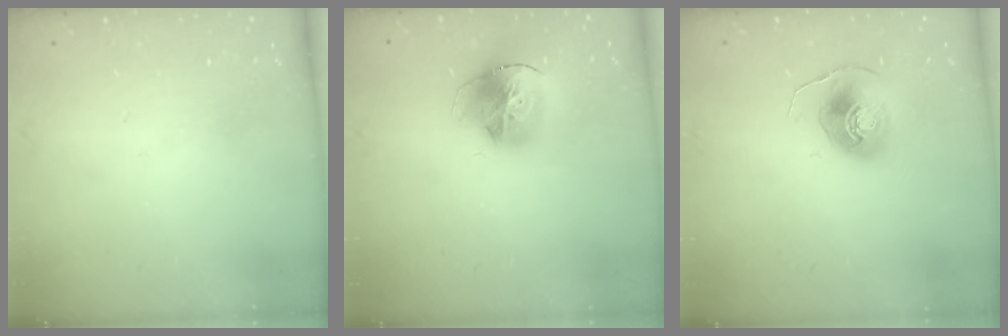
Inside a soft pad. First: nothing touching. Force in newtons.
{"total": 17.3, "press": 17.2, "slide": 1.8}
{"total": 9.1, "press": 9.1, "slide": 0.4}